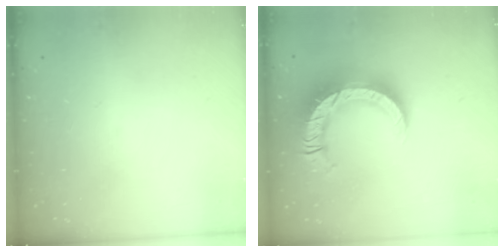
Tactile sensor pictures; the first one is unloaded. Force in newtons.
{"total": 15.7, "press": 15.6, "slide": 1.7}